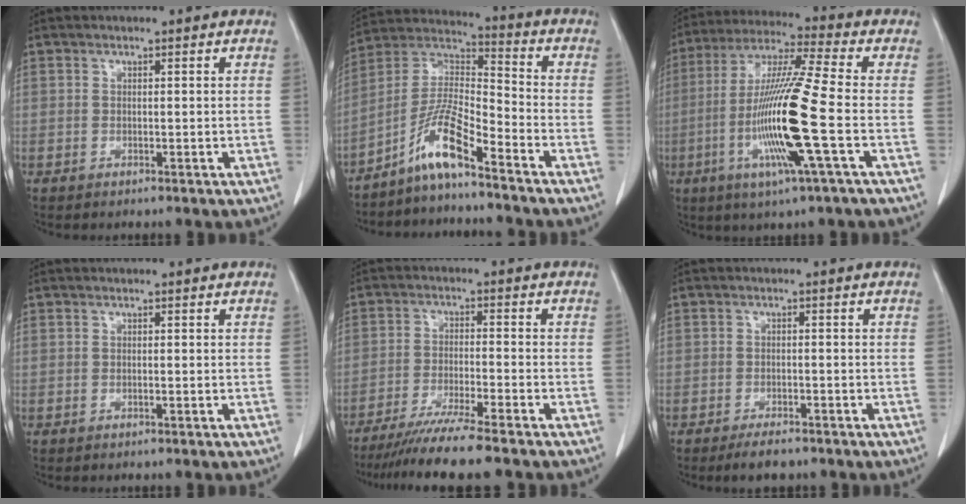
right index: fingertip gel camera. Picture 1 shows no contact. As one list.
[{"total": 9.3, "force": [-6.5, 0.6, 6.6], "torque": [-0.139, 0.010, -0.128]}, {"total": 15.9, "force": [-3.8, -0.7, 15.5], "torque": [-0.313, -0.012, -0.083]}, {"total": 0.0}, {"total": 9.9, "force": [-8.2, -1.1, 5.4], "torque": [-0.077, -0.032, -0.135]}, {"total": 3.3, "force": [-2.6, 1.3, 1.6], "torque": [-0.027, -0.001, -0.037]}]